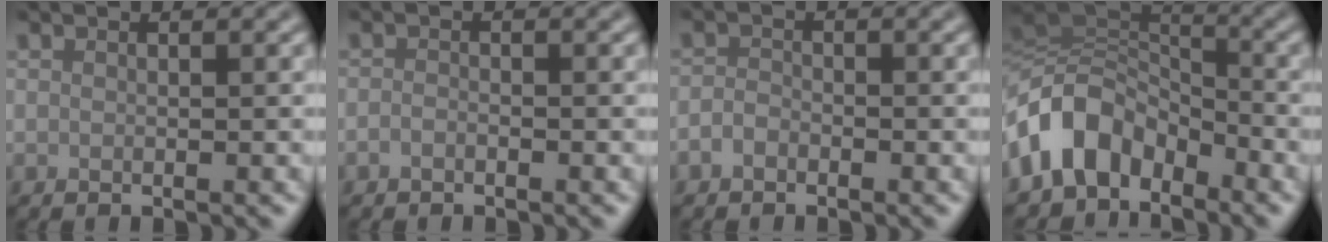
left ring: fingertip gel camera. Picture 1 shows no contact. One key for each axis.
{"total": 0.8, "fx": -0.6, "fy": 0.4, "fz": 0.3, "tx": -0.008, "ty": -0.001, "tz": -0.012}
{"total": 1.3, "fx": -0.8, "fy": 0.8, "fz": 0.5, "tx": -0.011, "ty": 0.002, "tz": -0.019}
{"total": 7.9, "fx": -4.4, "fy": 5.1, "fz": 4.2, "tx": -0.075, "ty": 0.009, "tz": -0.097}